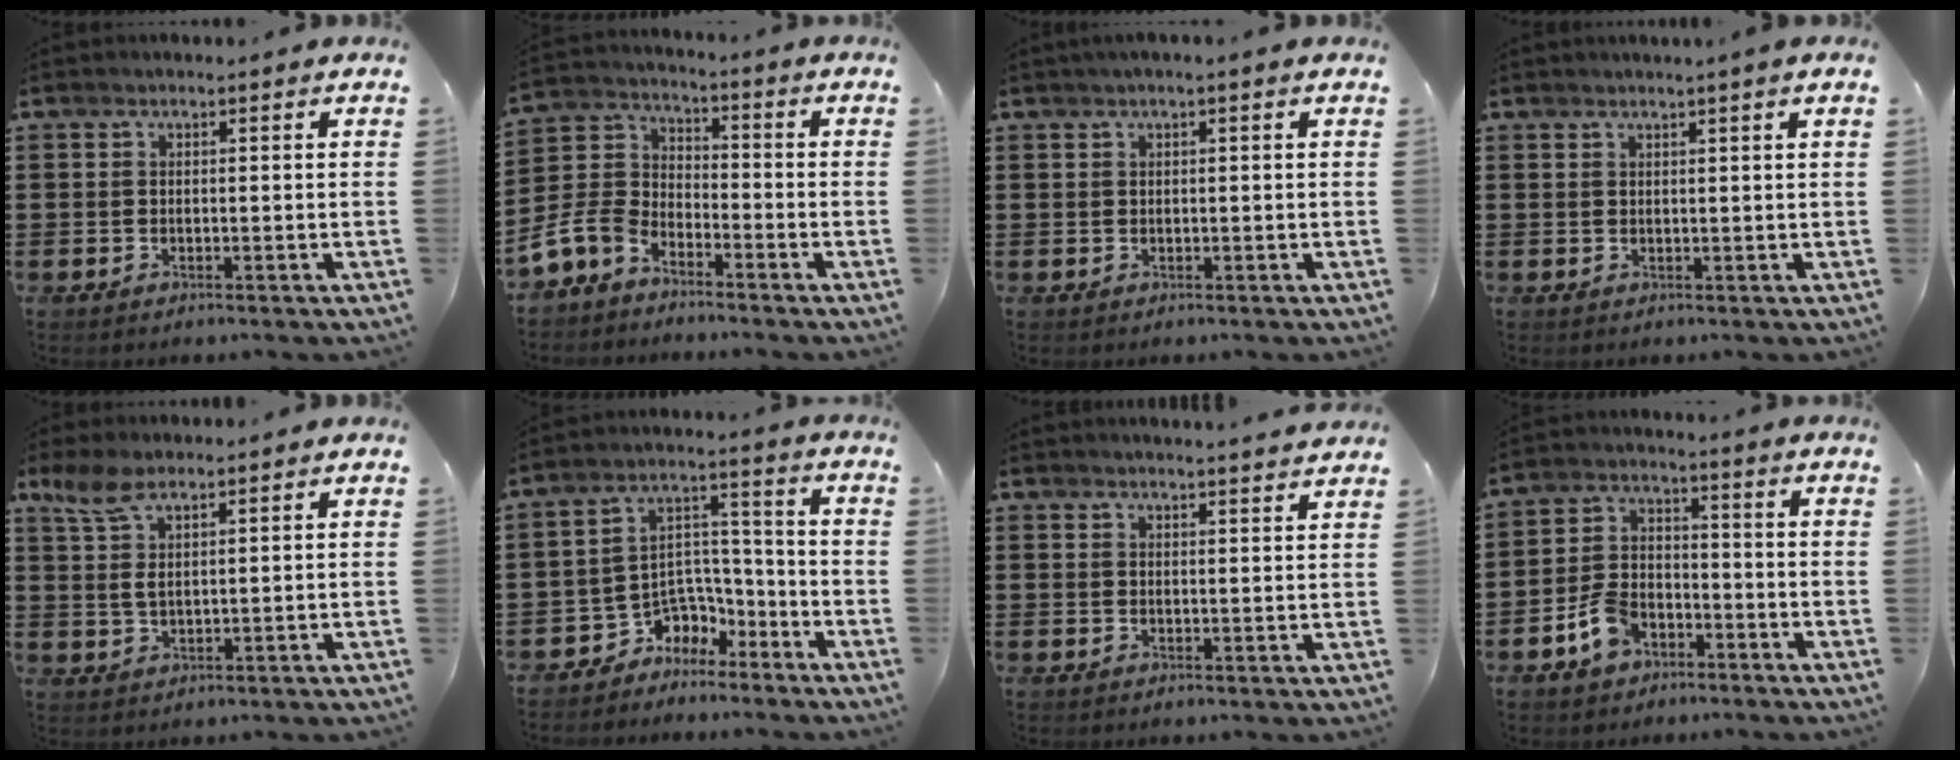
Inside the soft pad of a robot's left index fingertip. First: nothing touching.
{"total": 6.7, "force": [-5.3, 3.5, 2.1], "torque": [-0.072, 0.009, -0.112]}
{"total": 0.9, "force": [0.3, -0.1, 0.9], "torque": [-0.013, -0.002, 0.004]}
{"total": 1.2, "force": [0.9, -0.5, 0.5], "torque": [-0.010, -0.005, 0.016]}
{"total": 5.1, "force": [2.9, 1.9, 3.8], "torque": [-0.098, 0.001, 0.048]}
{"total": 5.6, "force": [-4.2, 3.6, 0.6], "torque": [-0.023, 0.014, -0.082]}
{"total": 2.4, "force": [2.3, -0.6, 0.0], "torque": [-0.007, -0.012, 0.044]}
{"total": 5.9, "force": [-3.7, 3.6, 2.9], "torque": [-0.070, 0.014, -0.073]}